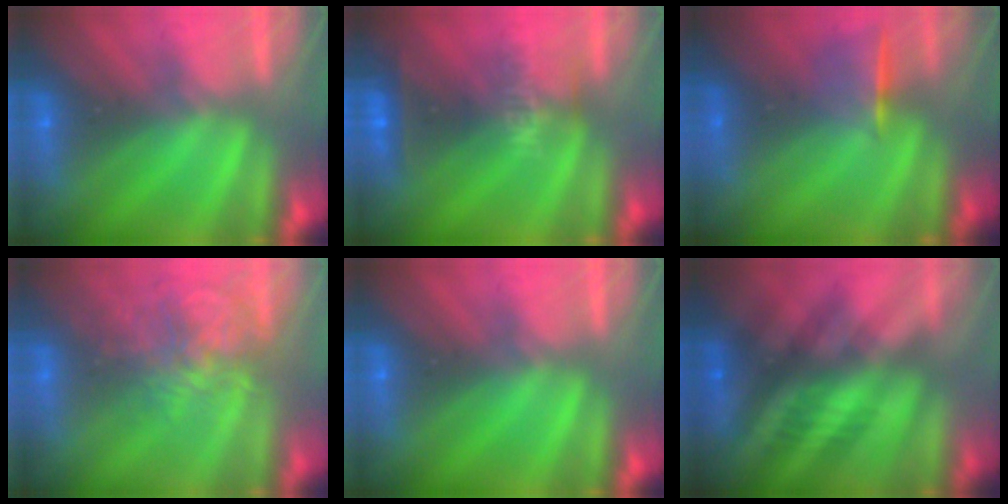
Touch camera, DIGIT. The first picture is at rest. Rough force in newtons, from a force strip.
{"total": 8.6}
{"total": 1.1}
{"total": 3.6}
{"total": 0.0}
{"total": 2.6}